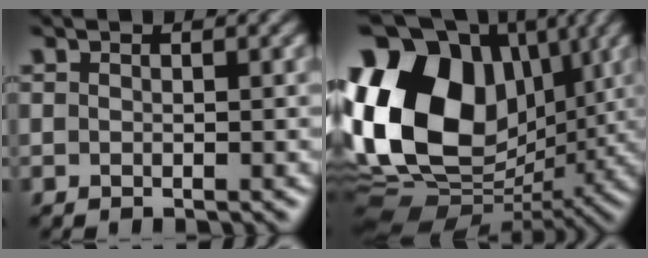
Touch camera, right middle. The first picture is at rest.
{"total": 17.7, "force": [2.2, 13.0, 11.8], "torque": [-0.240, 0.020, 0.032]}